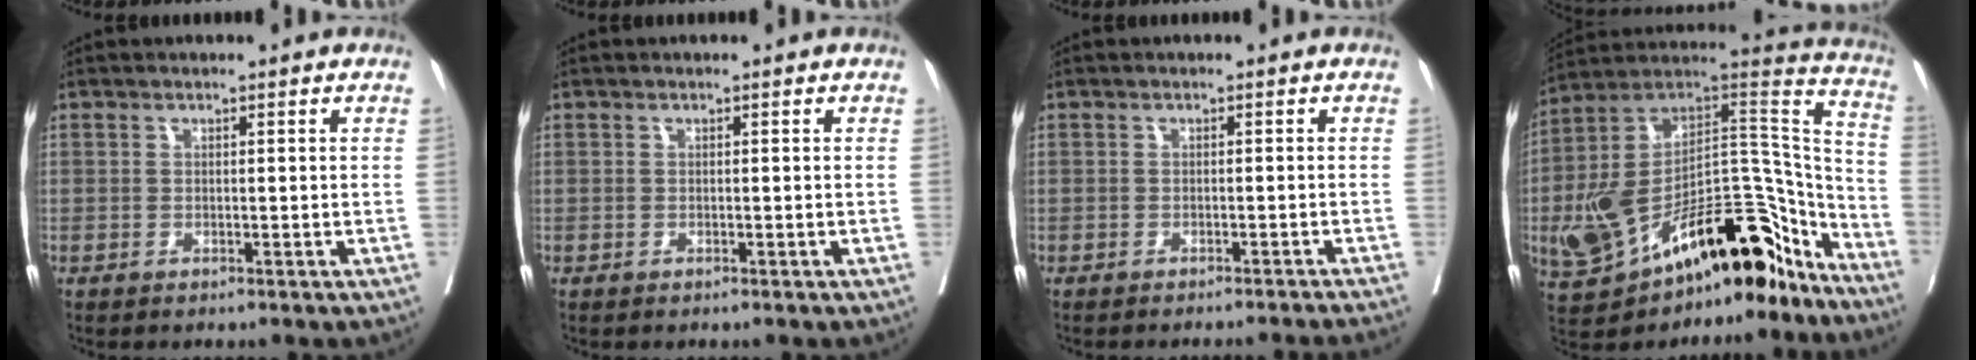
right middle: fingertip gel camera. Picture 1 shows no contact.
{"total": 0.0}
{"total": 6.9, "force": [-6.5, -1.6, 1.8], "torque": [-0.008, -0.021, -0.075]}
{"total": 29.0, "force": [-16.6, 10.0, 21.5], "torque": [-0.326, 0.029, -0.260]}